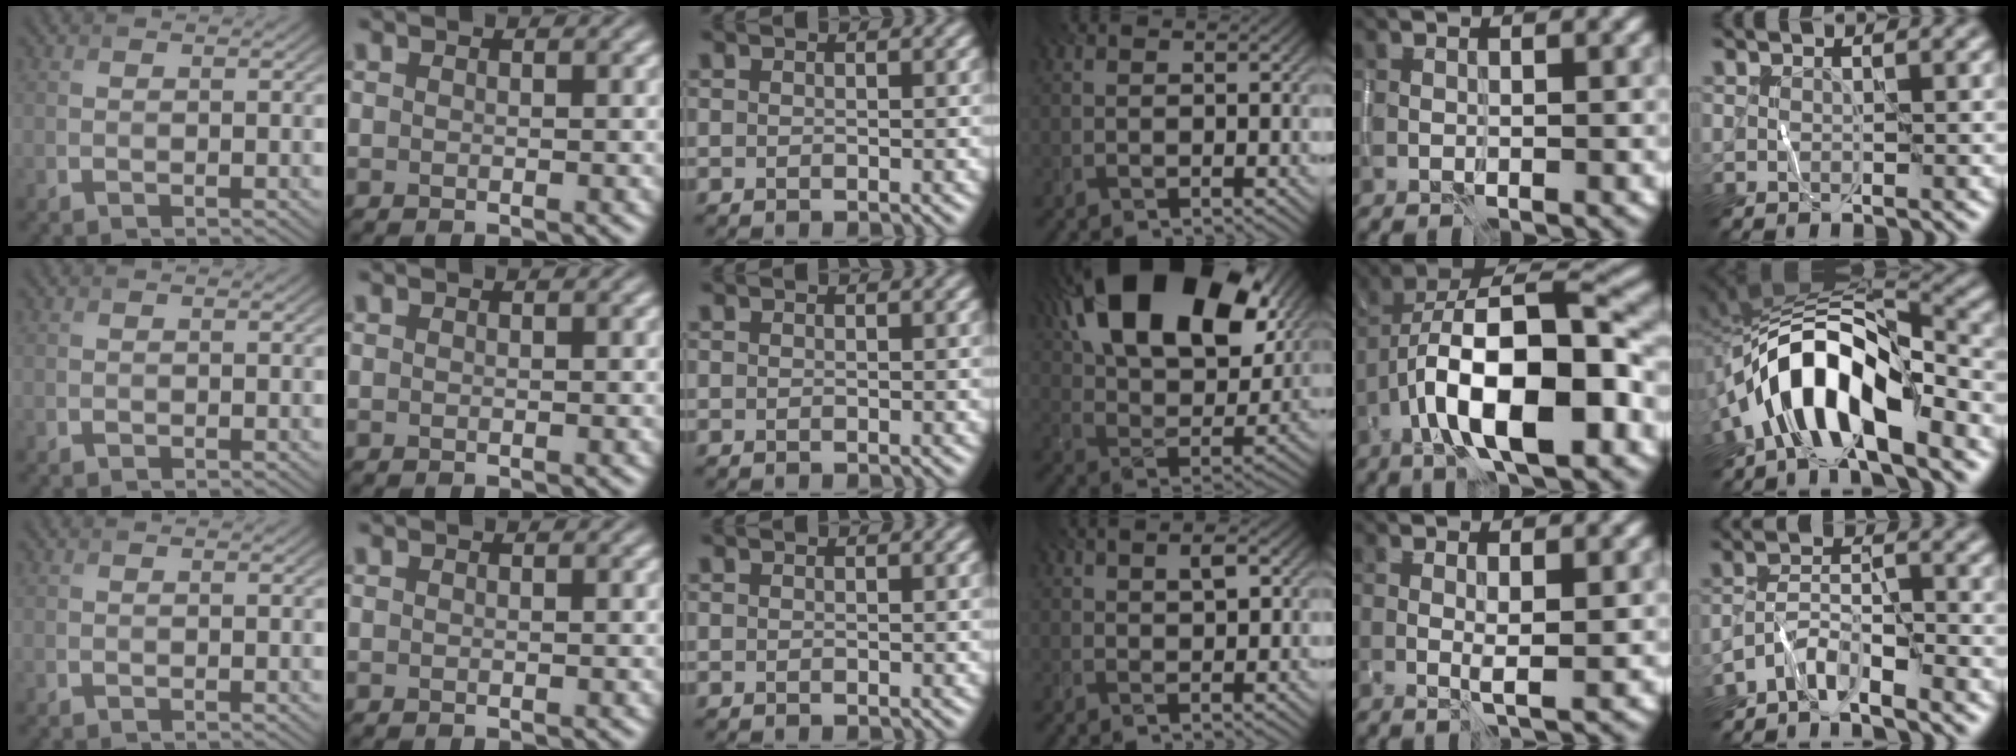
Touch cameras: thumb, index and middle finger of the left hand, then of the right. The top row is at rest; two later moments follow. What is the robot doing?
{"motion": "wipe", "object": "whiteboard"}